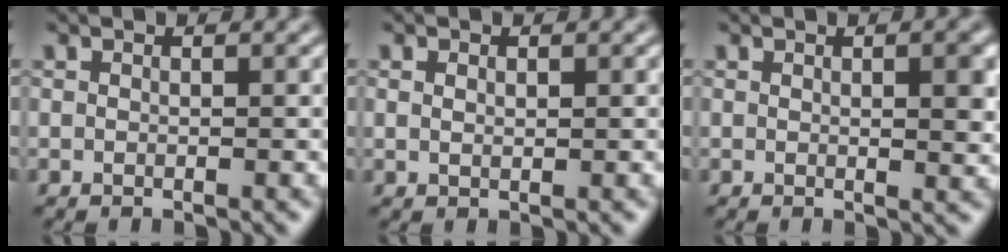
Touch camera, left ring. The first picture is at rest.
{"total": 0.8, "force": [0.4, 0.4, 0.5], "torque": [-0.010, -0.001, 0.009]}
{"total": 3.1, "force": [0.8, 0.8, 2.9], "torque": [-0.031, 0.000, 0.012]}